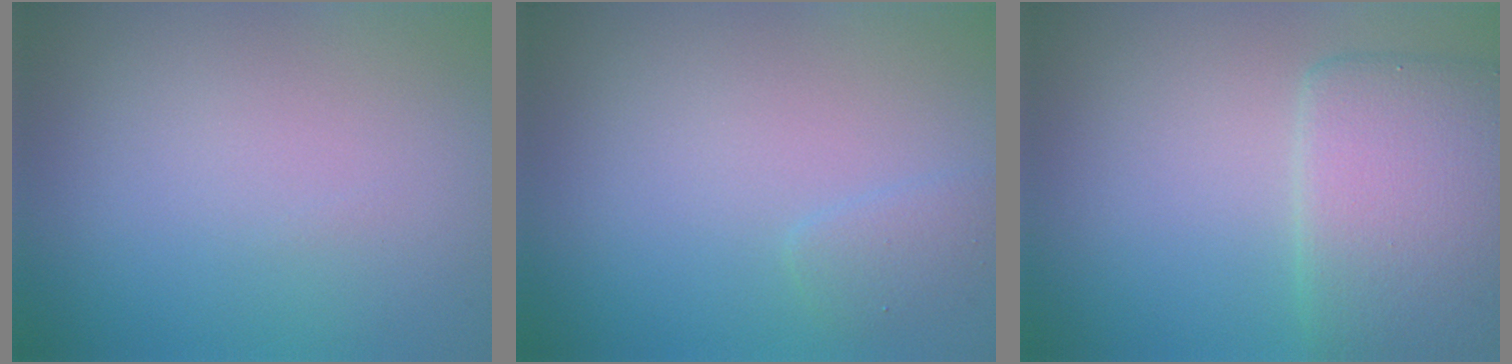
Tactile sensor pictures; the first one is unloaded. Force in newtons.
{"total": 1.1, "press": 1.1, "slide": 0.1}
{"total": 5.9, "press": 5.9, "slide": 0.2}